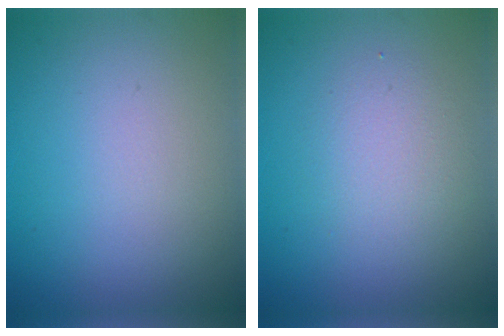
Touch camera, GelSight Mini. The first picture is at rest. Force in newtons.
{"total": 2.4, "press": 2.4, "slide": 0.2}